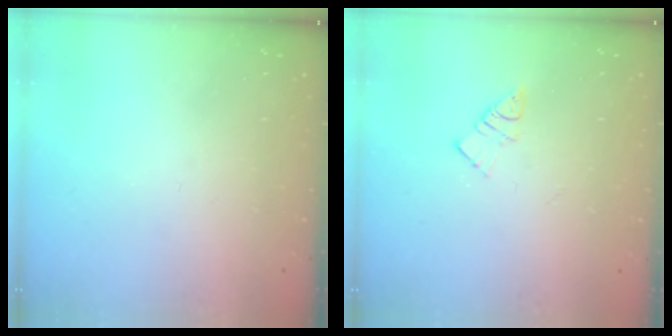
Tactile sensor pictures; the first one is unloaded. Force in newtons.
{"total": 5.6, "press": 5.6, "slide": 0.2}